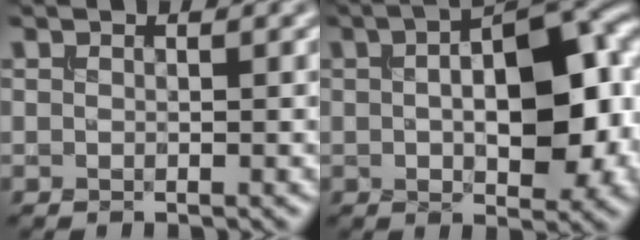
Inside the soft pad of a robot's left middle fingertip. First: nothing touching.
{"total": 12.3, "force": [0.9, 5.8, 10.8], "torque": [-0.132, 0.020, 0.015]}